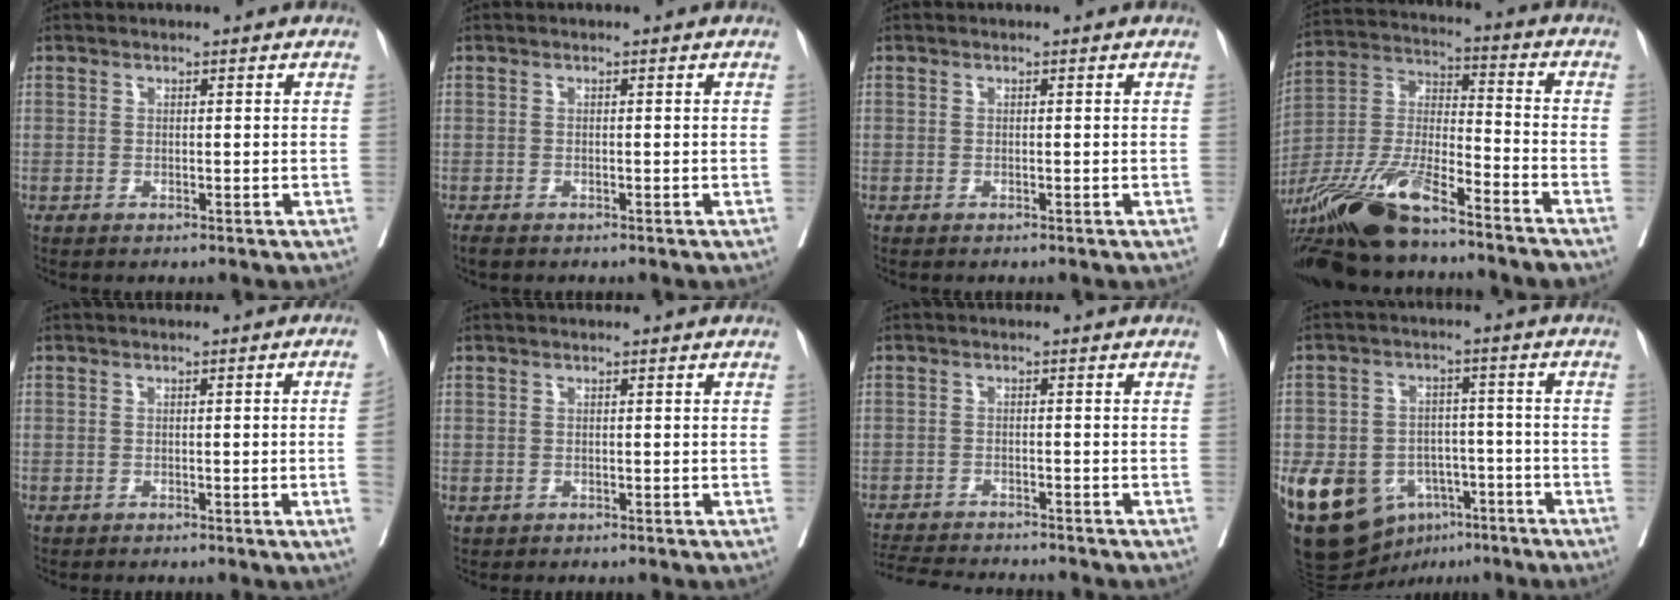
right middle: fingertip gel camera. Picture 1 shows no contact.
{"total": 1.2, "force": [-1.0, 0.5, 0.5], "torque": [-0.011, -0.004, -0.016]}
{"total": 0.0}
{"total": 20.1, "force": [-15.1, 3.1, 12.9], "torque": [-0.281, -0.025, -0.282]}
{"total": 2.1, "force": [-0.5, 0.0, 2.1], "torque": [-0.030, 0.009, -0.005]}
{"total": 0.7, "force": [-0.3, 0.6, 0.3], "torque": [-0.005, 0.002, 0.000]}
{"total": 9.5, "force": [-9.0, 0.9, 2.9], "torque": [-0.044, -0.007, -0.137]}
{"total": 14.7, "force": [-7.2, 10.4, 7.5], "torque": [-0.138, 0.017, -0.109]}